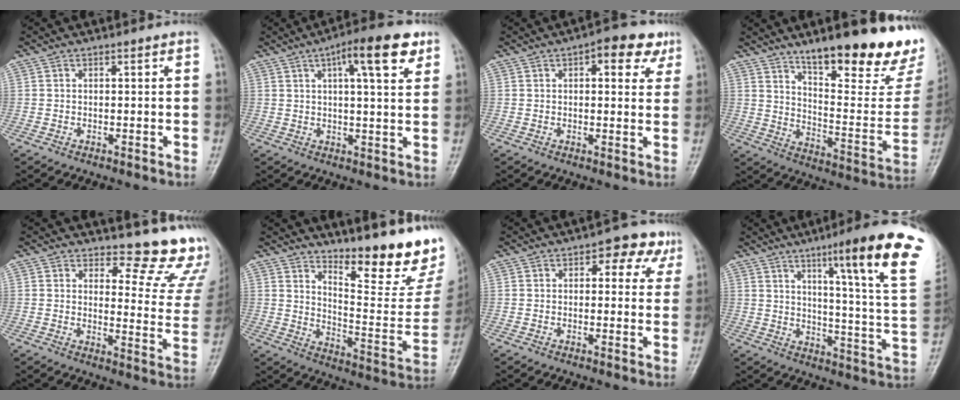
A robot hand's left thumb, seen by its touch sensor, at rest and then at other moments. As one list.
[{"total": 10.8, "force": [5.3, 2.9, 9.0], "torque": [-0.118, -0.008, 0.071]}, {"total": 7.8, "force": [3.8, 3.7, 5.8], "torque": [-0.043, -0.006, 0.039]}, {"total": 25.6, "force": [17.8, 6.5, 17.2], "torque": [-0.200, -0.103, 0.259]}, {"total": 14.4, "force": [13.0, 4.6, 4.1], "torque": [0.001, -0.137, 0.131]}, {"total": 19.6, "force": [16.0, 4.0, 10.6], "torque": [-0.117, -0.145, 0.222]}, {"total": 6.2, "force": [2.8, 3.8, 4.0], "torque": [-0.005, -0.003, 0.023]}, {"total": 21.7, "force": [11.8, 1.0, 18.2], "torque": [-0.231, -0.055, 0.158]}]